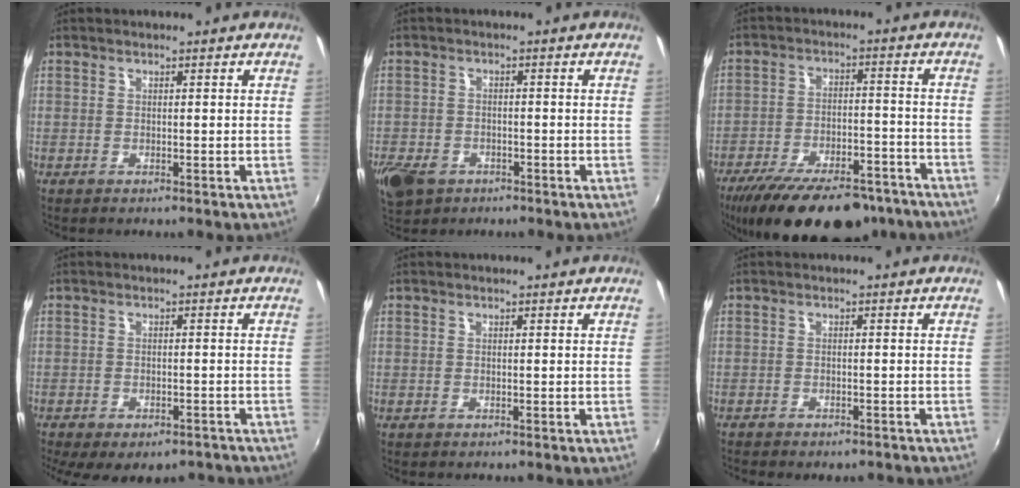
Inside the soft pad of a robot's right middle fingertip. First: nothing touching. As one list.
[{"total": 8.2, "force": [-4.6, 5.5, 4.0], "torque": [-0.113, -0.018, -0.080]}, {"total": 23.6, "force": [-18.5, 8.3, 12.0], "torque": [-0.223, -0.024, -0.261]}, {"total": 10.9, "force": [-8.3, 4.3, 5.6], "torque": [-0.114, -0.026, -0.105]}, {"total": 0.0}, {"total": 3.9, "force": [-3.5, 1.0, 1.6], "torque": [-0.038, -0.011, -0.048]}]